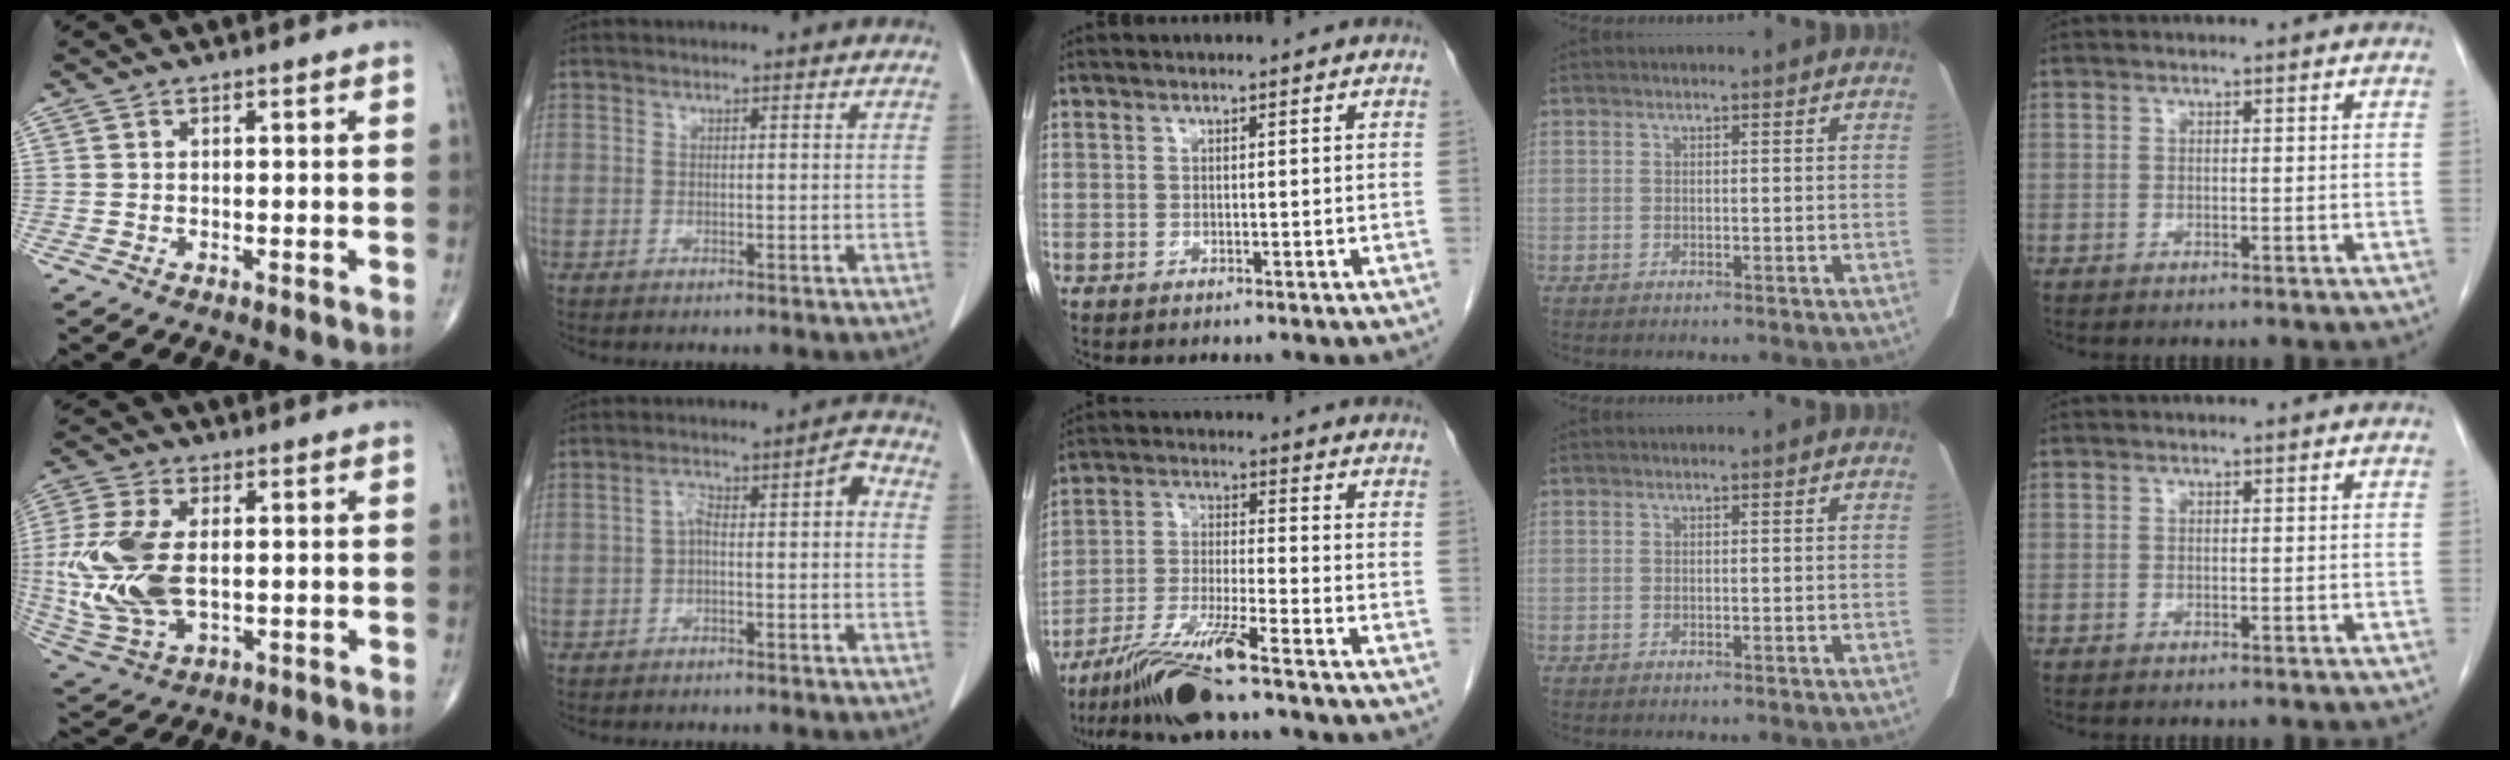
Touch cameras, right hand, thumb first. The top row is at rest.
{"thumb": {"total": 16.4, "force": [0.1, 9.3, 13.5], "torque": [-0.317, -0.010, 0.010]}, "index": {"total": 5.3, "force": [-0.8, 1.6, 5.0], "torque": [-0.077, 0.035, -0.012]}, "middle": {"total": 10.5, "force": [-8.0, -0.3, 6.9], "torque": [-0.135, -0.027, -0.146]}}